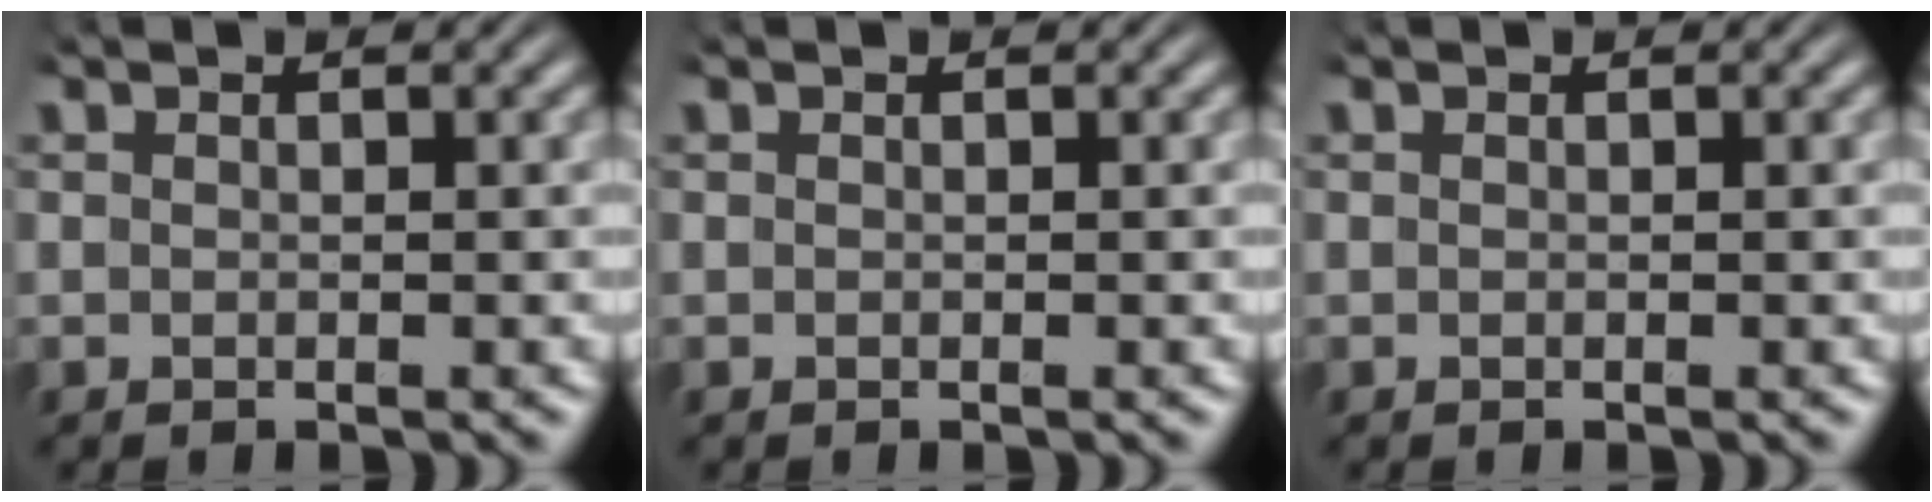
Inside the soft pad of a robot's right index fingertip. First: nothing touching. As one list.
[{"total": 0.0}, {"total": 0.0}]